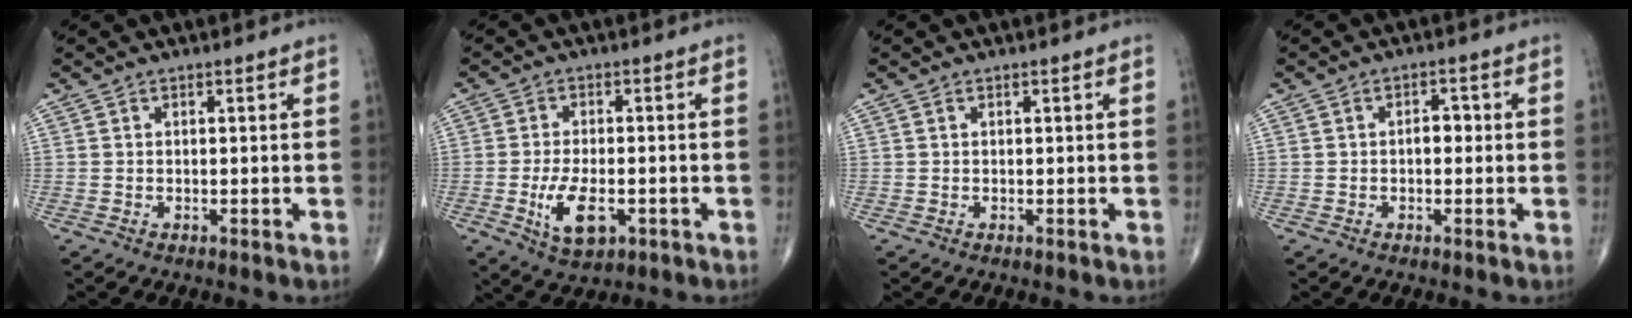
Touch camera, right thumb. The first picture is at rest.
{"total": 7.9, "force": [-2.4, 3.9, 6.5], "torque": [-0.115, -0.001, -0.034]}
{"total": 0.0}
{"total": 2.6, "force": [-0.1, 1.7, 2.0], "torque": [-0.018, 0.008, -0.007]}